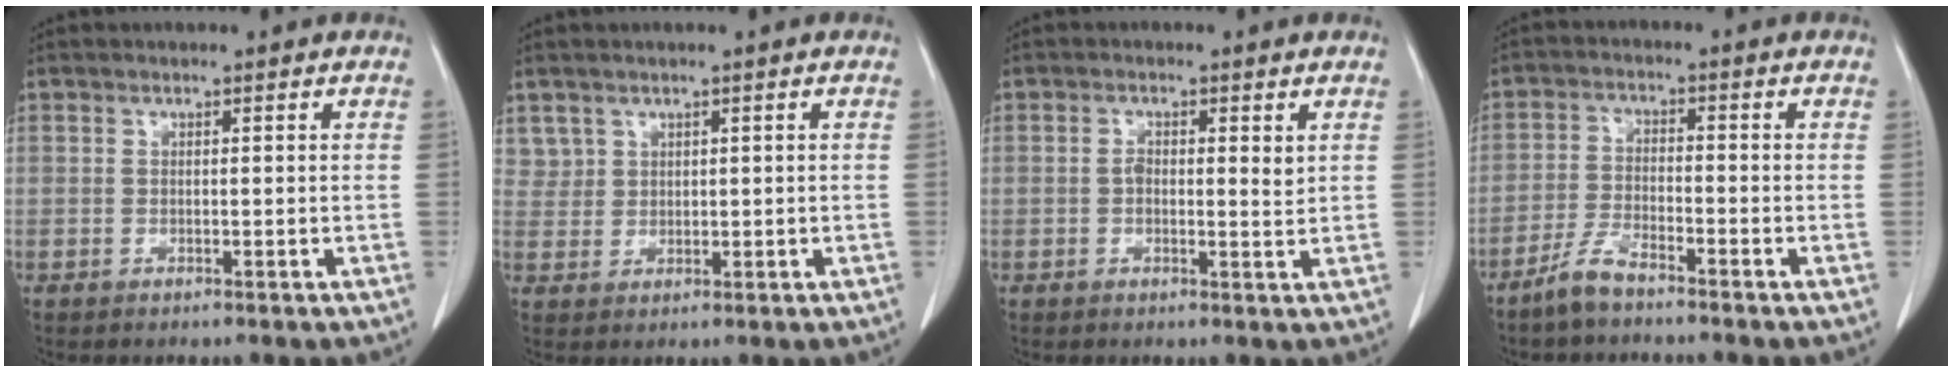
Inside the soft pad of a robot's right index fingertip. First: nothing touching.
{"total": 2.6, "force": [1.5, 2.1, 0.0], "torque": [0.010, 0.007, 0.029]}
{"total": 3.2, "force": [0.6, 1.3, 2.8], "torque": [-0.047, 0.000, 0.007]}
{"total": 4.5, "force": [-3.8, 0.7, 2.3], "torque": [-0.054, -0.007, -0.078]}